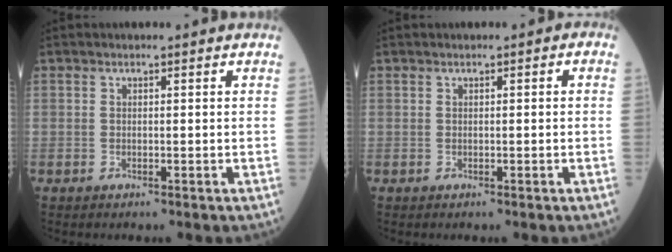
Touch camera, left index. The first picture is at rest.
{"total": 0.6, "force": [-0.1, 0.4, 0.4], "torque": [-0.002, 0.004, -0.006]}